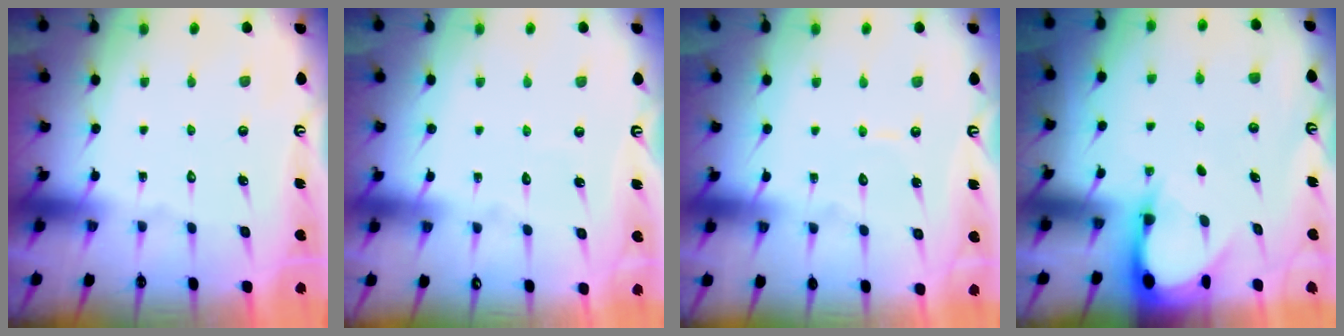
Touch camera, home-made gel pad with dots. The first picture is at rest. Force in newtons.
{"total": 3.1, "press": 3.0, "slide": 0.3}
{"total": 4.3, "press": 4.3, "slide": 0.3}
{"total": 3.2, "press": 3.2, "slide": 0.3}